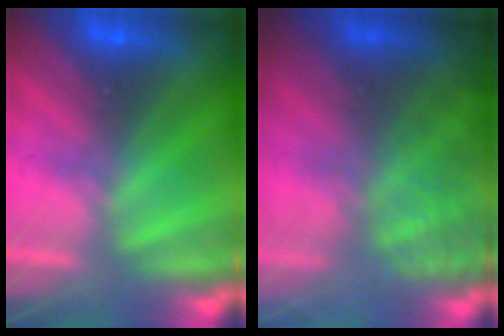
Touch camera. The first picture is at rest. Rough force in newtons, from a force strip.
{"total": 10.2}